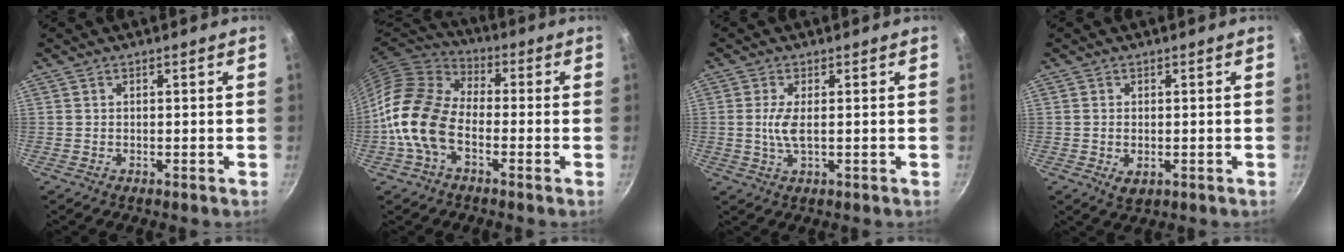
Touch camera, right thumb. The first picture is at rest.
{"total": 14.1, "force": [-4.0, 8.8, 10.3], "torque": [-0.178, 0.038, -0.102]}
{"total": 4.1, "force": [0.2, 1.3, 3.8], "torque": [-0.089, -0.002, 0.004]}
{"total": 2.9, "force": [-0.5, 1.9, 2.1], "torque": [-0.035, -0.009, -0.005]}